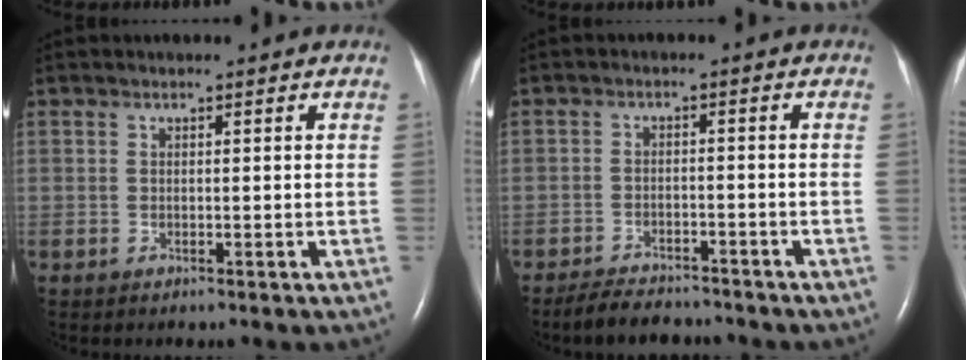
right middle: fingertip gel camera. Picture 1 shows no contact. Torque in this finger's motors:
{"motor_torque": [-0.07, 0.07, 0.07, 0.03]}